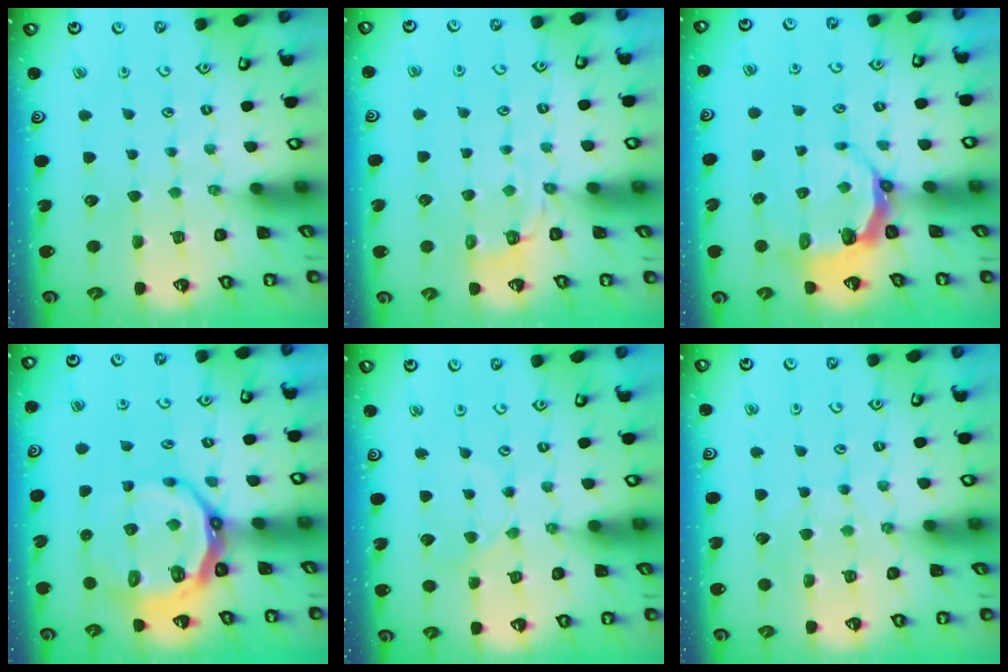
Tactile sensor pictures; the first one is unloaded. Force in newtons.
{"total": 2.7, "press": 1.4, "slide": 2.3}
{"total": 5.9, "press": 5.2, "slide": 2.9}
{"total": 14.4, "press": 13.9, "slide": 3.9}
{"total": 1.5, "press": 1.5, "slide": 0.4}
{"total": 4.4, "press": 4.3, "slide": 0.7}